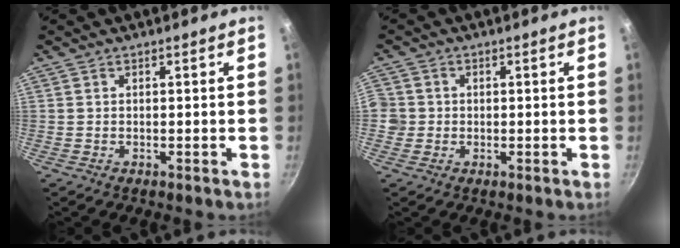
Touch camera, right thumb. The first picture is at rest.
{"total": 3.9, "force": [-0.4, 3.7, 1.0], "torque": [-0.006, 0.011, -0.011]}